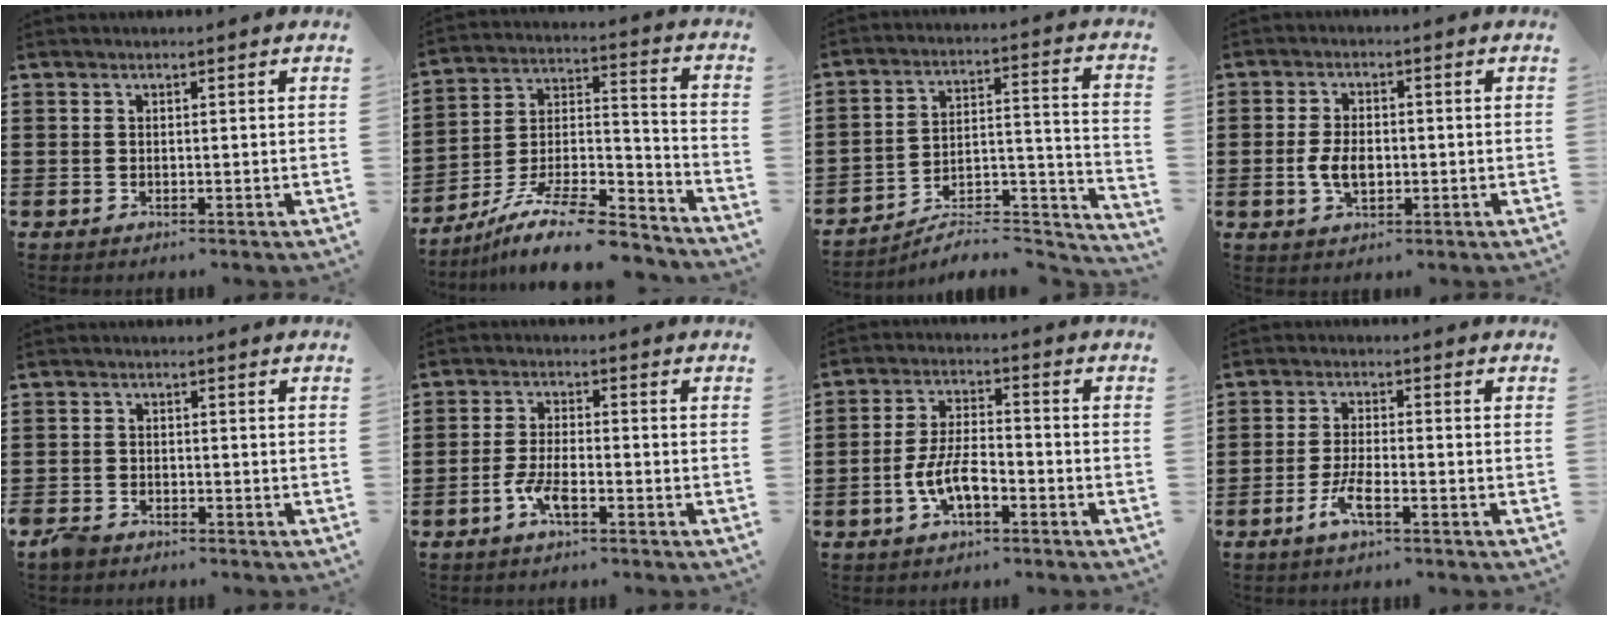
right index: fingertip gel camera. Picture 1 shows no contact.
{"total": 12.1, "force": [-9.7, 2.8, 6.6], "torque": [-0.116, 0.026, -0.185]}
{"total": 5.9, "force": [-5.5, 1.4, 1.5], "torque": [-0.020, 0.003, -0.111]}
{"total": 4.5, "force": [-0.7, 2.6, 3.6], "torque": [-0.081, 0.001, -0.015]}
{"total": 2.2, "force": [-1.9, 0.9, 0.4], "torque": [-0.026, 0.000, -0.045]}
{"total": 4.5, "force": [-2.3, 1.2, 3.6], "torque": [-0.089, -0.005, -0.049]}
{"total": 7.0, "force": [-3.0, 2.9, 5.6], "torque": [-0.127, 0.001, -0.063]}
{"total": 4.2, "force": [-2.4, 0.7, 3.4], "torque": [-0.077, -0.007, -0.049]}